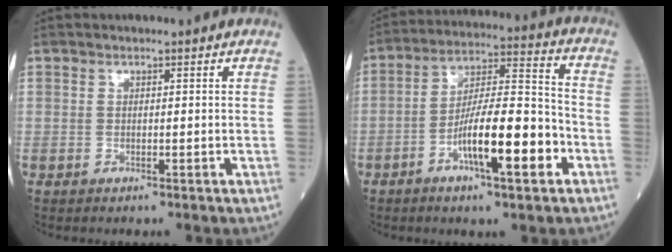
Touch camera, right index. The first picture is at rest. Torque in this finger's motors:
{"motor_torque": [1.85, -0.29, 0.90, 0.21]}